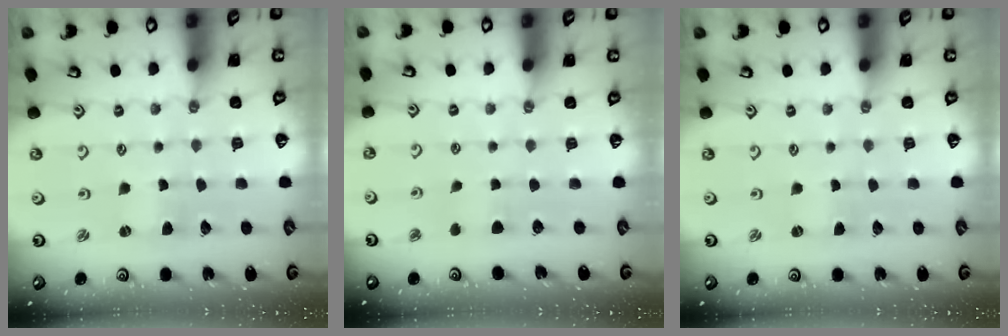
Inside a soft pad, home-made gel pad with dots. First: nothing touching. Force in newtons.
{"total": 3.4, "press": 3.4, "slide": 0.6}
{"total": 0.0}